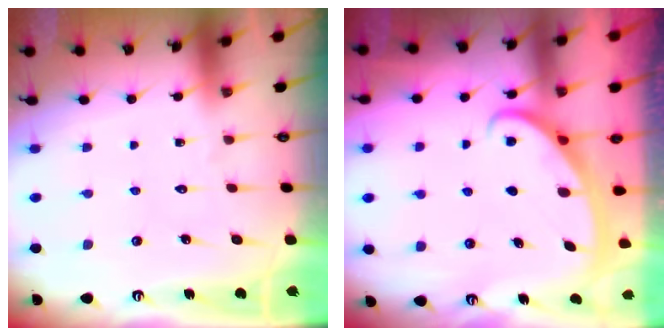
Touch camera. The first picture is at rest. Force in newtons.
{"total": 2.9, "press": 2.9, "slide": 0.3}